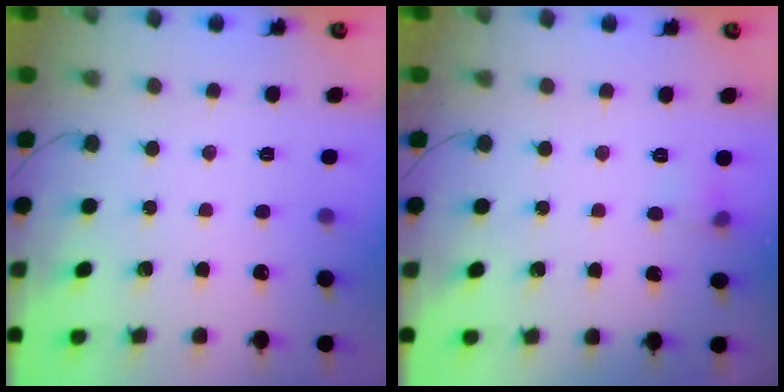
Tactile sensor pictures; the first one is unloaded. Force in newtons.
{"total": 4.2, "press": 4.0, "slide": 1.3}